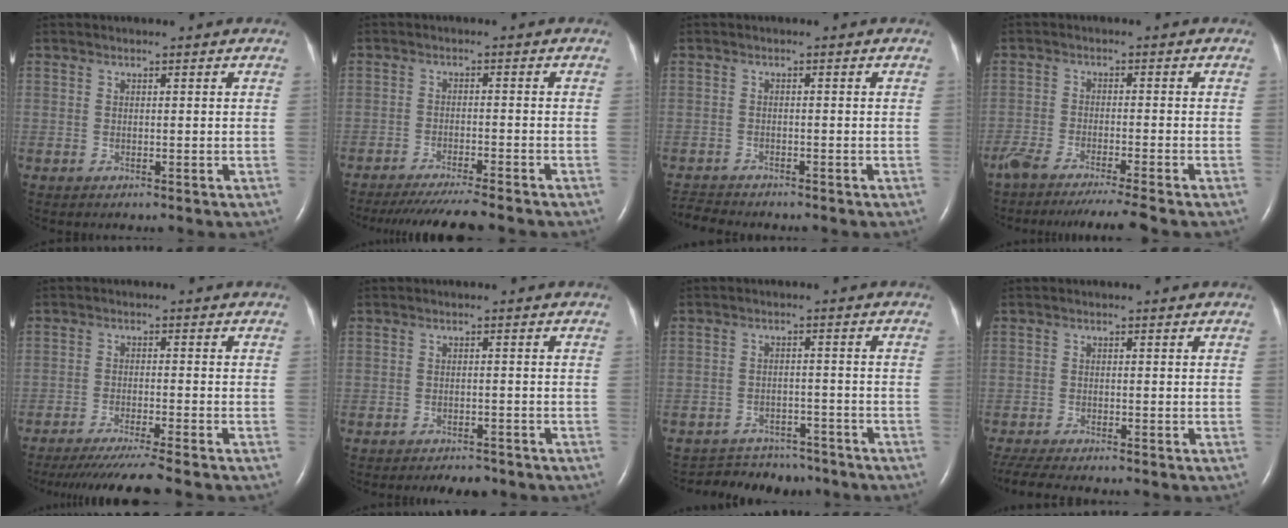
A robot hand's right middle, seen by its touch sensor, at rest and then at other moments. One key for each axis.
{"total": 11.0, "fx": -9.9, "fy": 0.0, "fz": 4.9, "tx": -0.066, "ty": -0.029, "tz": -0.146}
{"total": 3.3, "fx": -3.3, "fy": 0.1, "fz": 0.2, "tx": -0.003, "ty": -0.016, "tz": -0.057}
{"total": 10.4, "fx": -9.0, "fy": -1.0, "fz": 5.1, "tx": -0.061, "ty": -0.030, "tz": -0.141}
{"total": 11.7, "fx": -10.3, "fy": -1.4, "fz": 5.3, "tx": -0.062, "ty": -0.037, "tz": -0.159}
{"total": 4.5, "fx": -4.0, "fy": 1.4, "fz": 1.5, "tx": -0.021, "ty": -0.005, "tz": -0.054}
{"total": 9.6, "fx": -8.8, "fy": 3.7, "fz": 0.8, "tx": -0.012, "ty": 0.013, "tz": -0.115}
{"total": 6.5, "fx": -5.8, "fy": 0.3, "fz": 3.0, "tx": -0.055, "ty": -0.017, "tz": -0.097}